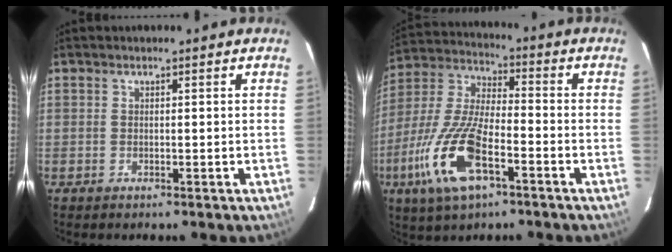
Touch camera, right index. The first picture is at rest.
{"total": 16.8, "force": [-7.3, 6.1, 13.8], "torque": [-0.305, -0.016, -0.146]}